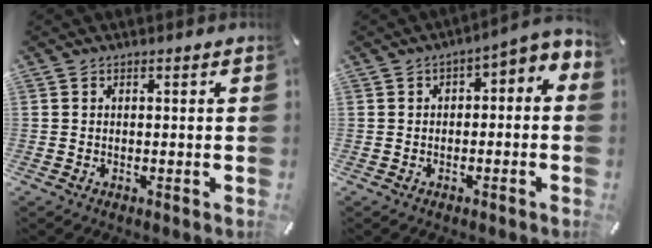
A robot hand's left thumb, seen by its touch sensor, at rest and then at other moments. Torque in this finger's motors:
{"motor_torque": [-0.01, 0.63, 0.51, 0.44, 0.05]}